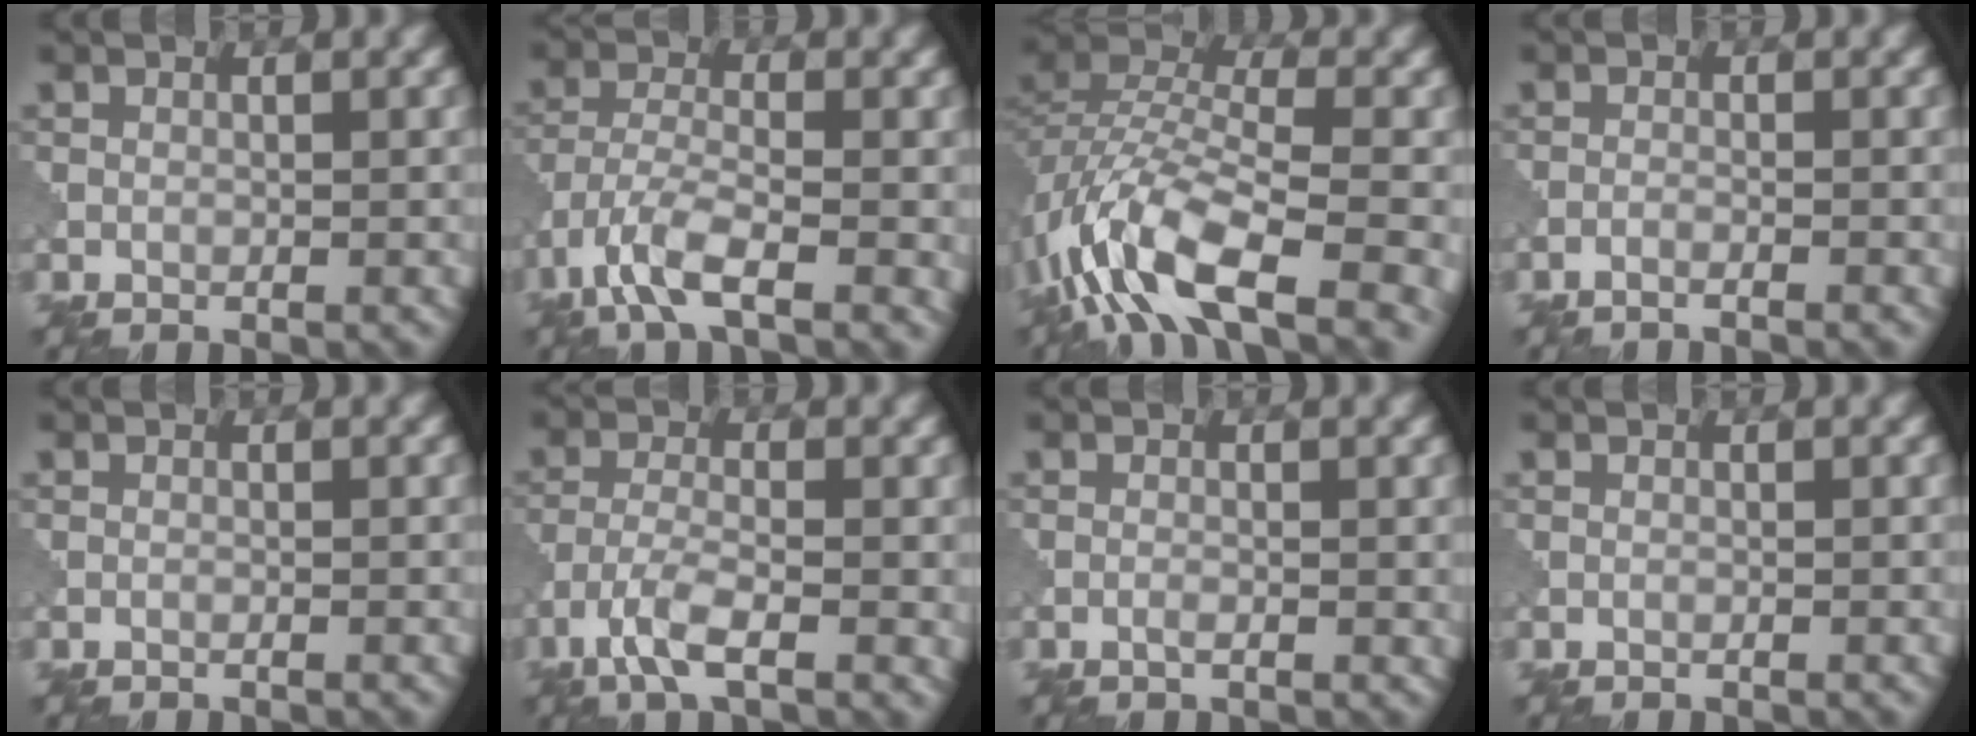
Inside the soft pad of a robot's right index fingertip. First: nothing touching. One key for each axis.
{"total": 6.1, "fx": -3.4, "fy": 1.8, "fz": 4.7, "tx": -0.104, "ty": -0.004, "tz": -0.078}
{"total": 12.1, "fx": -5.8, "fy": 5.2, "fz": 9.3, "tx": -0.182, "ty": -0.002, "tz": -0.118}
{"total": 1.4, "fx": -1.2, "fy": 0.2, "fz": 0.7, "tx": -0.007, "ty": 0.000, "tz": -0.032}
{"total": 0.0}
{"total": 4.7, "fx": -2.5, "fy": 1.3, "fz": 3.8, "tx": -0.086, "ty": -0.004, "tz": -0.054}
{"total": 0.9, "fx": -0.3, "fy": 0.3, "fz": 0.8, "tx": -0.018, "ty": 0.000, "tz": -0.008}
{"total": 0.0}